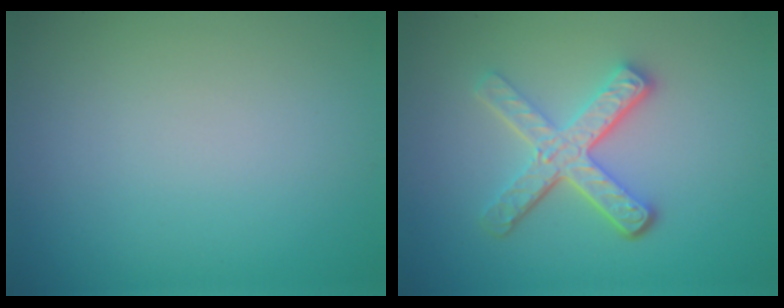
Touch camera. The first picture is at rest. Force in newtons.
{"total": 4.6, "press": 3.5, "slide": 3.0}